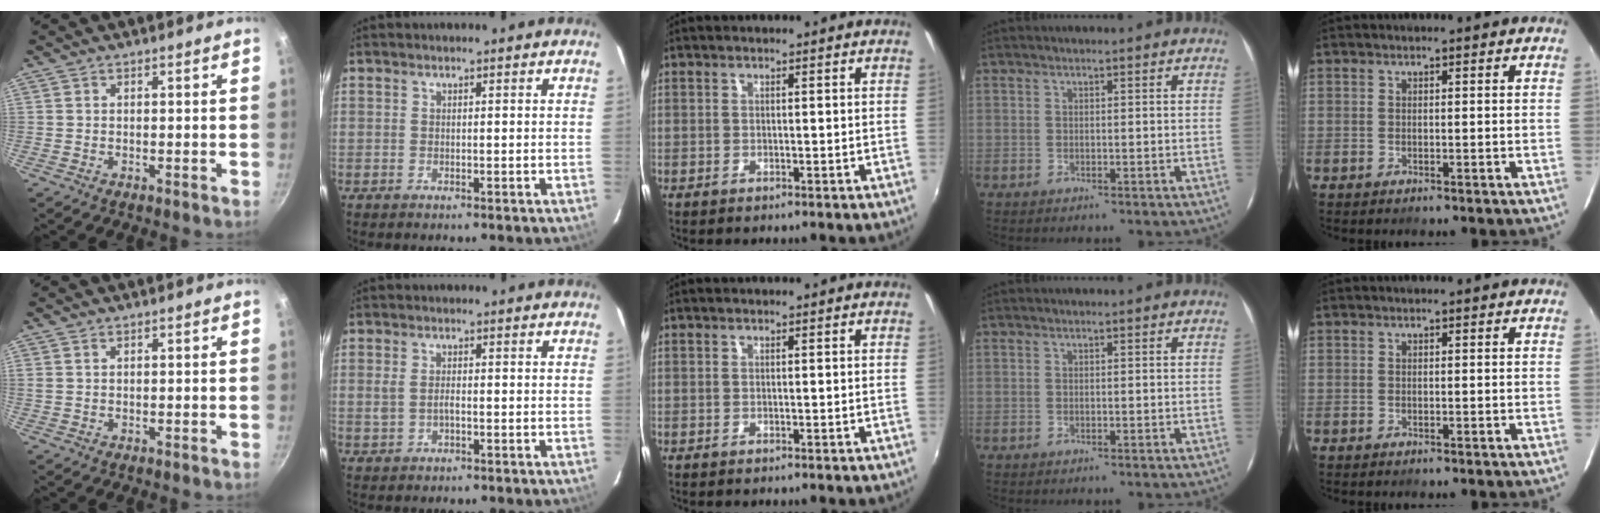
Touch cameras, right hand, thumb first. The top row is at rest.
{"thumb": {"total": 0.7, "force": [0.4, 0.5, 0.3], "torque": [-0.006, 0.001, 0.008]}, "index": {"total": 2.7, "force": [-0.5, 1.4, 2.2], "torque": [-0.046, 0.000, -0.006]}}